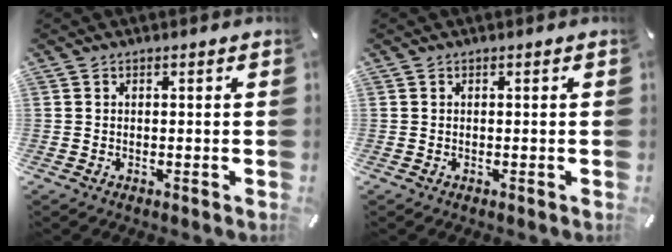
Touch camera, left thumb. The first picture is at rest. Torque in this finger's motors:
{"motor_torque": [-0.27, -0.27, 0.11, 0.11, 0.00]}